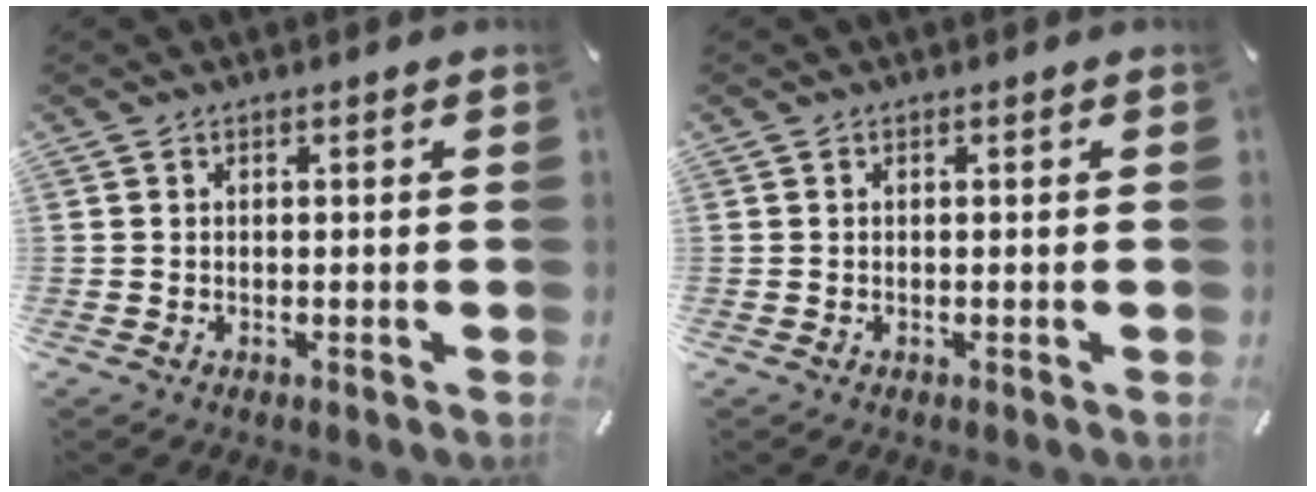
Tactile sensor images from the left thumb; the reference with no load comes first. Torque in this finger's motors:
{"motor_torque": [-0.23, -0.37, -0.03, 0.16, 0.00]}